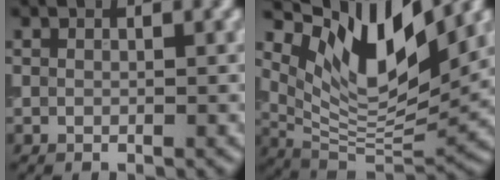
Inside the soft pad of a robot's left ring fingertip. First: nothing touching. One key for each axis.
{"total": 10.0, "fx": 5.5, "fy": 3.7, "fz": 7.5, "tx": -0.133, "ty": -0.007, "tz": 0.109}